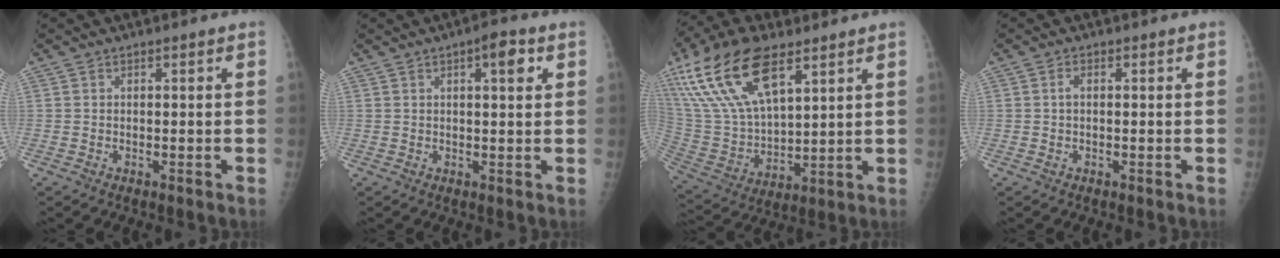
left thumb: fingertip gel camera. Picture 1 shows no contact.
{"total": 4.4, "force": [1.9, 1.4, 3.8], "torque": [-0.047, -0.002, 0.023]}
{"total": 20.8, "force": [11.3, 9.5, 14.6], "torque": [-0.285, -0.028, 0.224]}
{"total": 1.3, "force": [0.1, 0.7, 1.1], "torque": [-0.021, 0.003, 0.000]}